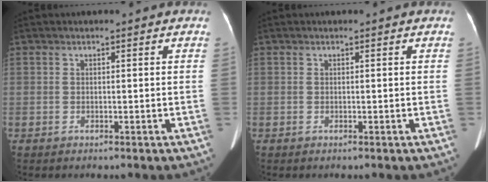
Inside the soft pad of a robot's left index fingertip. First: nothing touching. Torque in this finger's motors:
{"motor_torque": [0.01, 0.02, 0.01, 0.00]}